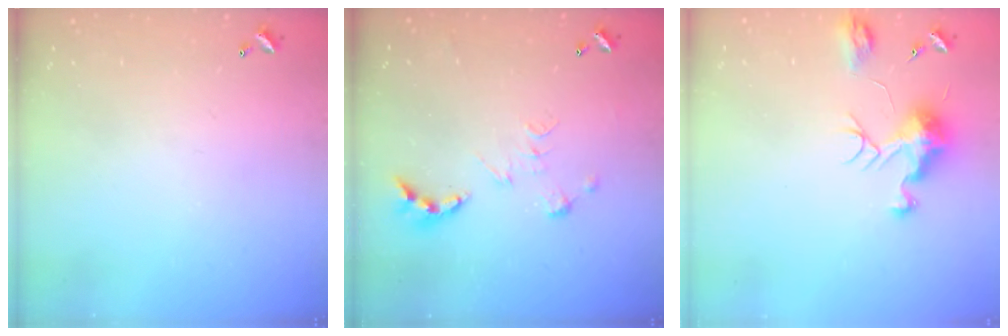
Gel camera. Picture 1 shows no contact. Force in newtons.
{"total": 0.0}
{"total": 9.5, "press": 9.5, "slide": 0.5}